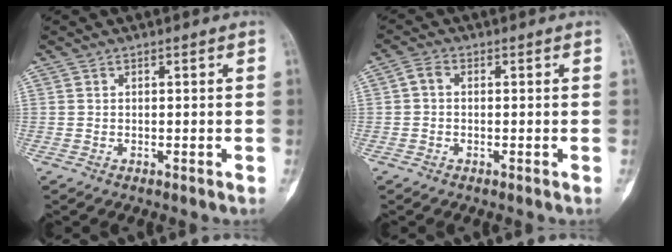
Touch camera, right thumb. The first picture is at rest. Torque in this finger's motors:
{"motor_torque": [-0.31, 0.22, 0.27, -0.28, -0.06]}